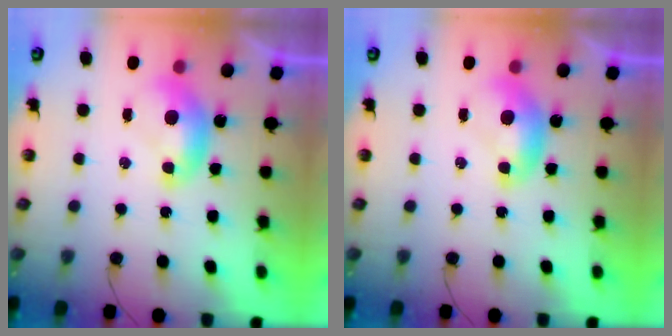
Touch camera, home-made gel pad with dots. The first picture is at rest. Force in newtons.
{"total": 0.0}